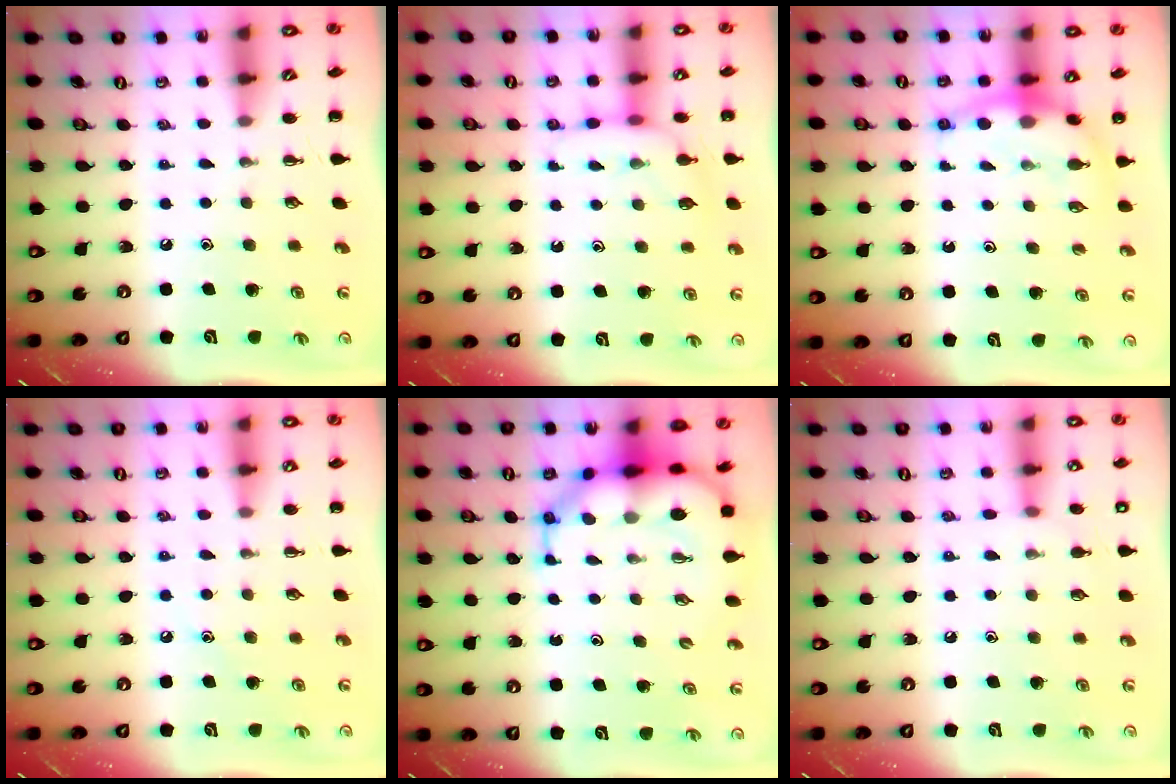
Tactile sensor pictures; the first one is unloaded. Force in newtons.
{"total": 7.7, "press": 7.7, "slide": 0.8}
{"total": 7.4, "press": 7.3, "slide": 1.2}
{"total": 7.6, "press": 7.4, "slide": 1.8}
{"total": 10.0, "press": 9.6, "slide": 2.9}
{"total": 8.9, "press": 8.7, "slide": 2.0}